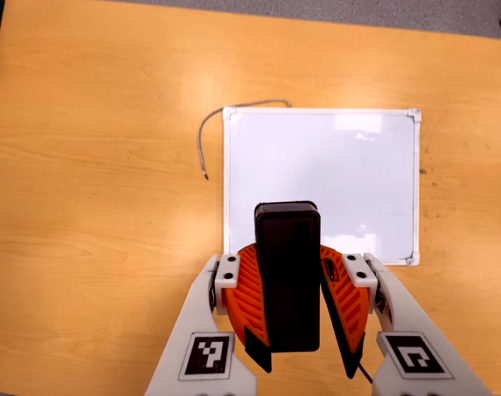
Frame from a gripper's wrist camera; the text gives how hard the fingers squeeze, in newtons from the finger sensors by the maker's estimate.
{"total": 10.0, "left": 10.0, "right": 10.0}